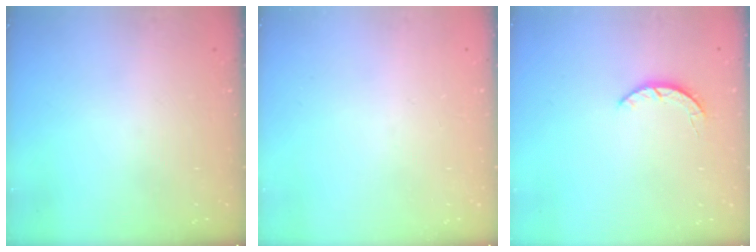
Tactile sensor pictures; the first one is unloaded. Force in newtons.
{"total": 0.0}
{"total": 2.2, "press": 2.2, "slide": 0.4}